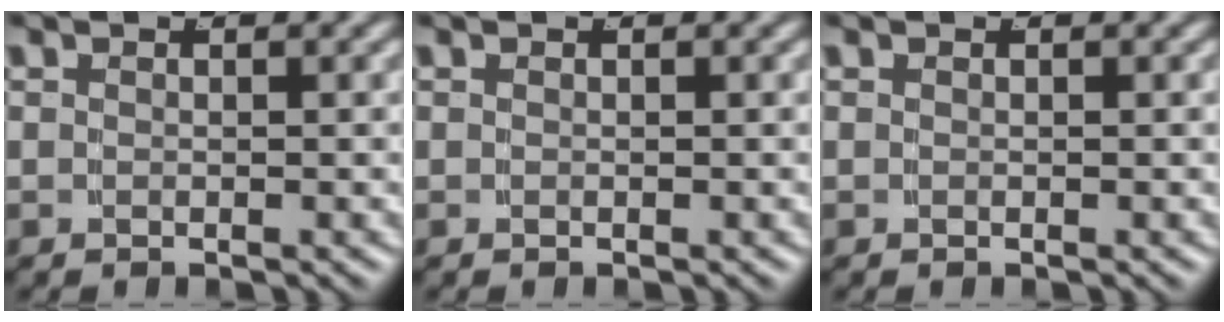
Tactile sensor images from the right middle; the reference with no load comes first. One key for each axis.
{"total": 0.0}
{"total": 0.0}